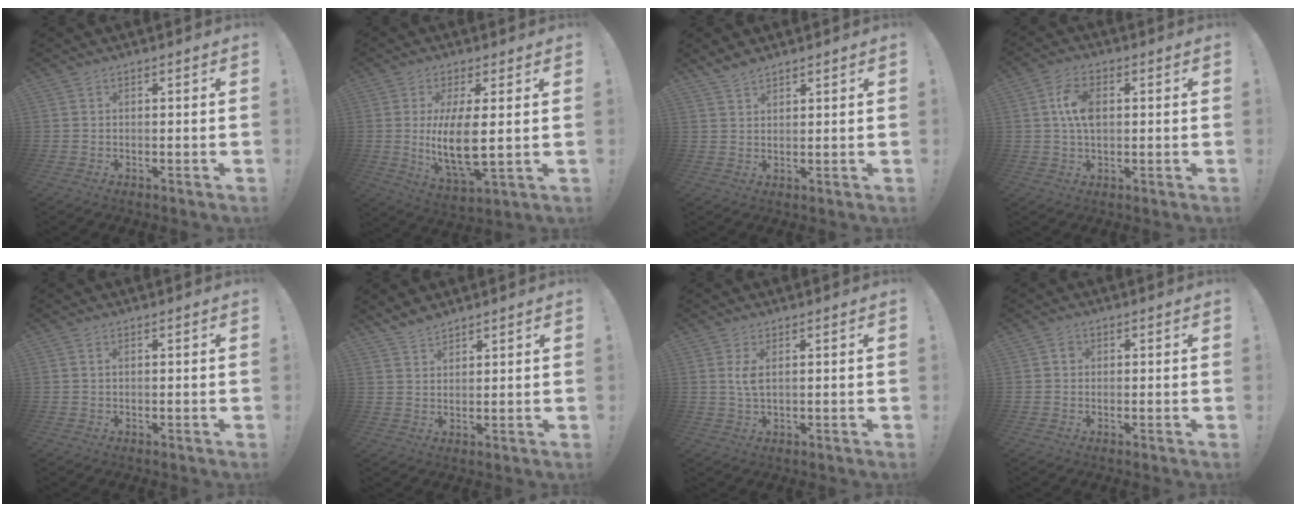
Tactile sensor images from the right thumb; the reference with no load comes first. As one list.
[{"total": 12.5, "force": [0.9, 4.3, 11.7], "torque": [-0.237, -0.023, 0.011]}, {"total": 3.3, "force": [2.9, 1.2, 1.1], "torque": [-0.017, -0.017, 0.055]}, {"total": 8.3, "force": [1.1, 4.9, 6.6], "torque": [-0.122, 0.003, 0.019]}, {"total": 0.6, "force": [0.2, 0.1, 0.6], "torque": [-0.014, 0.002, 0.003]}, {"total": 3.9, "force": [3.5, 1.2, 1.1], "torque": [-0.027, -0.018, 0.069]}, {"total": 3.4, "force": [1.0, 1.1, 3.1], "torque": [-0.047, -0.005, 0.013]}, {"total": 1.8, "force": [0.2, 1.6, 0.7], "torque": [-0.006, 0.003, 0.001]}]